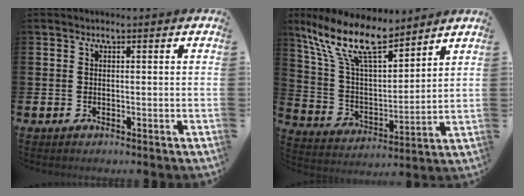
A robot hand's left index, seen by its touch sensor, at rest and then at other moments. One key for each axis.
{"total": 12.8, "fx": 10.0, "fy": 3.9, "fz": 6.9, "tx": -0.174, "ty": -0.045, "tz": 0.180}